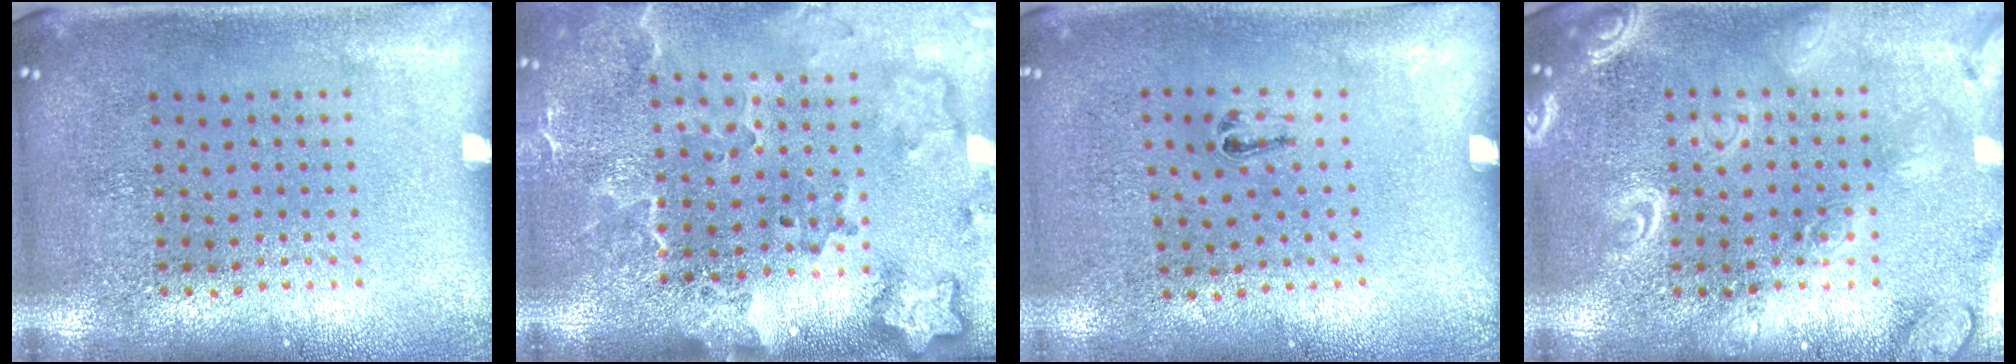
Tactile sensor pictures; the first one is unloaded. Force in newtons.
{"total": 3.0, "press": 2.3, "slide": 1.9}
{"total": 0.5, "press": 0.3, "slide": 0.5}
{"total": 3.8, "press": 3.8, "slide": 0.5}